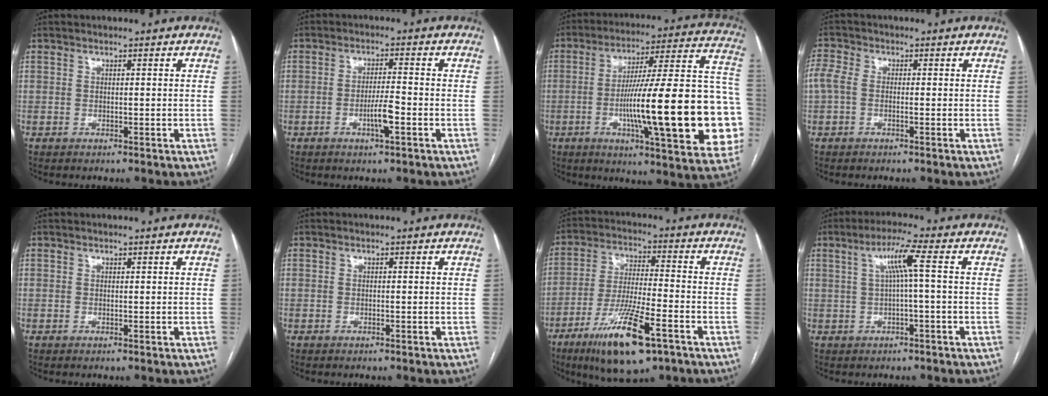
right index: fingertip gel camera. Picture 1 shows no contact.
{"total": 4.2, "force": [-1.6, 0.3, 3.9], "torque": [-0.071, -0.003, -0.029]}
{"total": 29.6, "force": [-5.5, 3.0, 29.0], "torque": [-0.341, 0.009, -0.087]}
{"total": 3.6, "force": [-0.2, 2.1, 2.9], "torque": [-0.080, 0.018, -0.009]}
{"total": 0.0}
{"total": 0.0}
{"total": 14.6, "force": [-8.1, 2.5, 11.9], "torque": [-0.226, -0.025, -0.136]}
{"total": 5.1, "force": [0.8, -0.7, 4.9], "torque": [-0.090, 0.014, 0.018]}